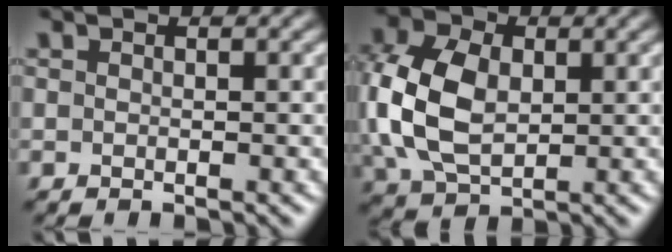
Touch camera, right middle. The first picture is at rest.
{"total": 8.7, "force": [0.5, 6.0, 6.3], "torque": [-0.169, 0.008, 0.006]}